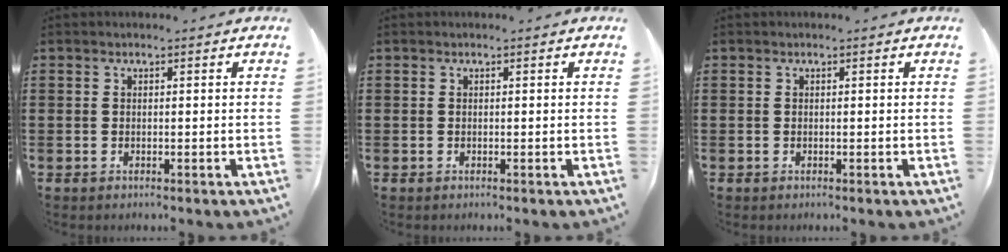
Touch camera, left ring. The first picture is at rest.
{"total": 0.0}
{"total": 0.0}